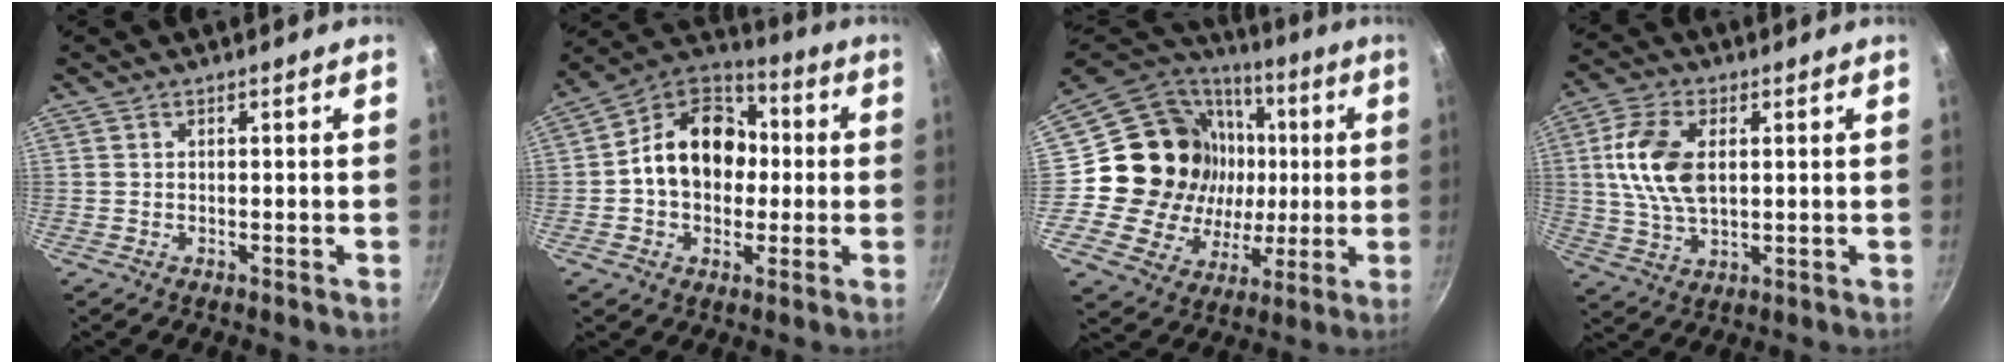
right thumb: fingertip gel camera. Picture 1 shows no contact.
{"total": 16.8, "force": [0.3, 13.0, 10.7], "torque": [-0.137, 0.038, -0.013]}
{"total": 24.8, "force": [1.5, 21.4, 12.5], "torque": [-0.200, 0.012, 0.034]}
{"total": 11.6, "force": [2.0, 6.7, 9.3], "torque": [-0.173, 0.004, 0.035]}